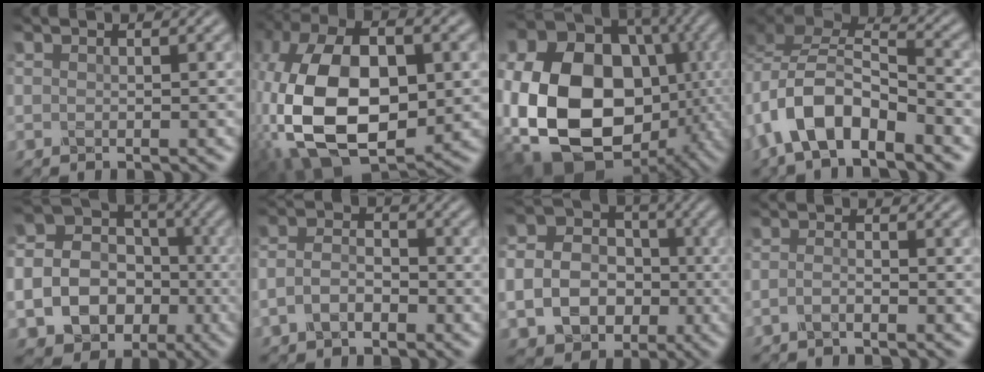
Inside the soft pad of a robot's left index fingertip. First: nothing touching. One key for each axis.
{"total": 17.3, "fx": -1.3, "fy": 10.5, "fz": 13.6, "tx": -0.301, "ty": -0.013, "tz": -0.021}
{"total": 20.8, "fx": -2.6, "fy": 16.1, "fz": 12.9, "tx": -0.286, "ty": -0.030, "tz": -0.043}
{"total": 8.8, "fx": -4.2, "fy": 4.4, "fz": 6.4, "tx": -0.116, "ty": 0.005, "tz": -0.084}
{"total": 15.3, "fx": -4.5, "fy": 13.3, "fz": 6.0, "tx": -0.140, "ty": -0.034, "tz": -0.077}
{"total": 3.2, "fx": -1.3, "fy": 2.1, "fz": 2.1, "tx": -0.046, "ty": 0.002, "tz": -0.032}
{"total": 8.5, "fx": -1.9, "fy": 7.0, "fz": 4.4, "tx": -0.073, "ty": -0.020, "tz": -0.043}
{"total": 1.2, "fx": -0.6, "fy": 0.3, "fz": 0.9, "tx": -0.019, "ty": 0.000, "tz": -0.016}